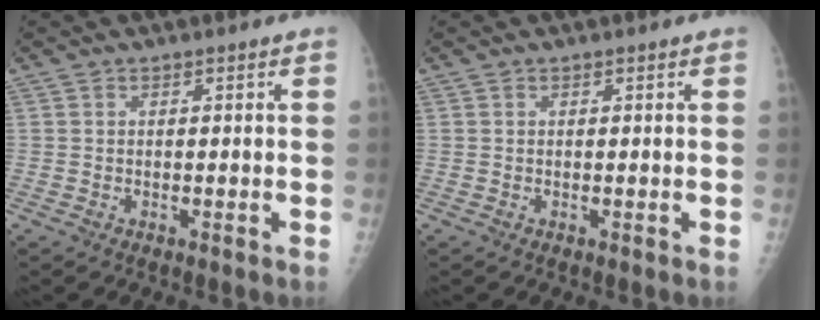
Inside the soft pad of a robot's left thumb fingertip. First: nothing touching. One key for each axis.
{"total": 0.0}